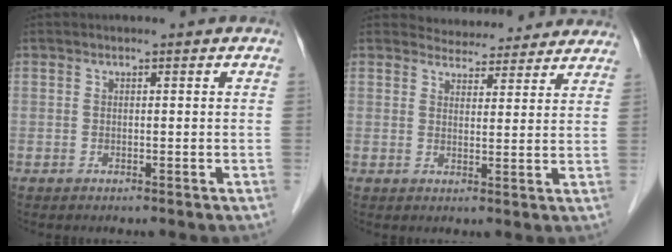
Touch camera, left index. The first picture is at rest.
{"total": 13.1, "force": [12.6, 3.5, 1.2], "torque": [0.008, -0.002, 0.138]}